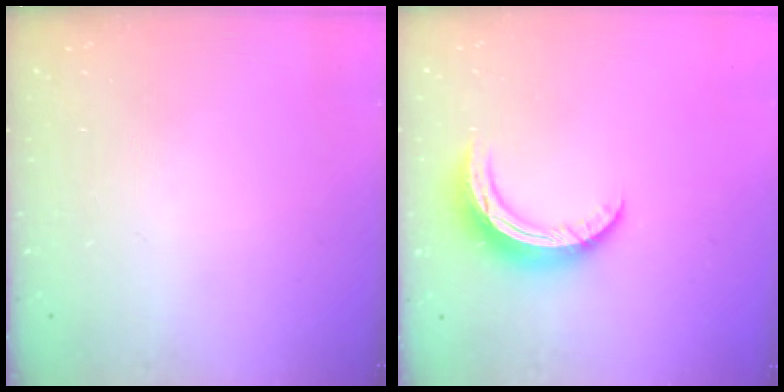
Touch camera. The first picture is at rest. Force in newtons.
{"total": 10.5, "press": 10.5, "slide": 0.2}